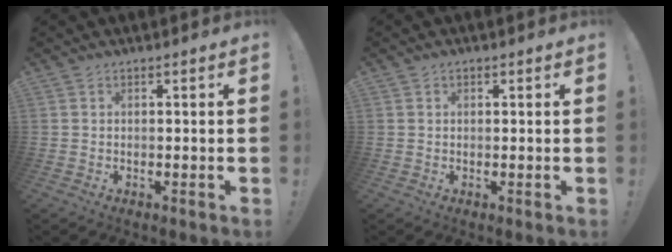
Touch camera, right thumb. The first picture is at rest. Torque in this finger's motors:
{"motor_torque": [-0.06, -0.05, -0.10, 0.38, 0.06]}